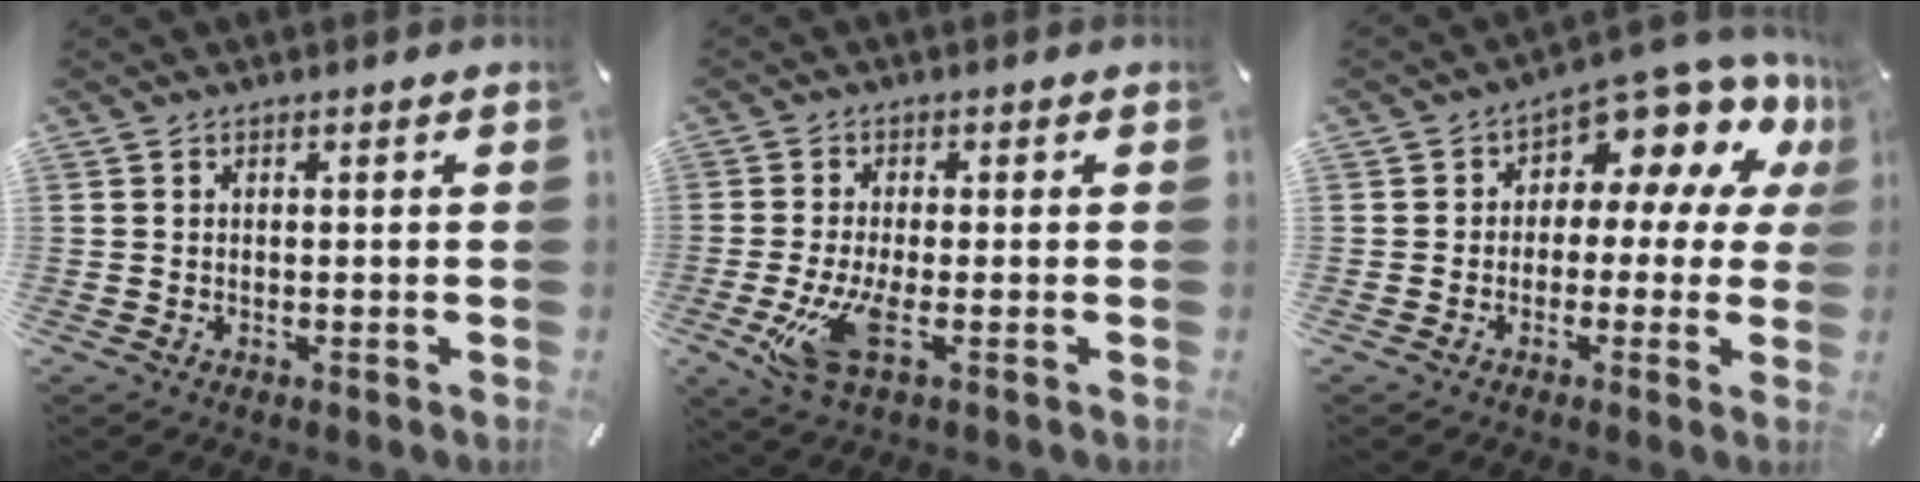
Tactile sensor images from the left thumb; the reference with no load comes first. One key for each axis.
{"total": 9.0, "fx": -2.6, "fy": 3.4, "fz": 7.9, "tx": -0.169, "ty": -0.012, "tz": -0.043}
{"total": 9.3, "fx": 5.5, "fy": 4.8, "fz": 5.8, "tx": -0.083, "ty": -0.057, "tz": 0.093}